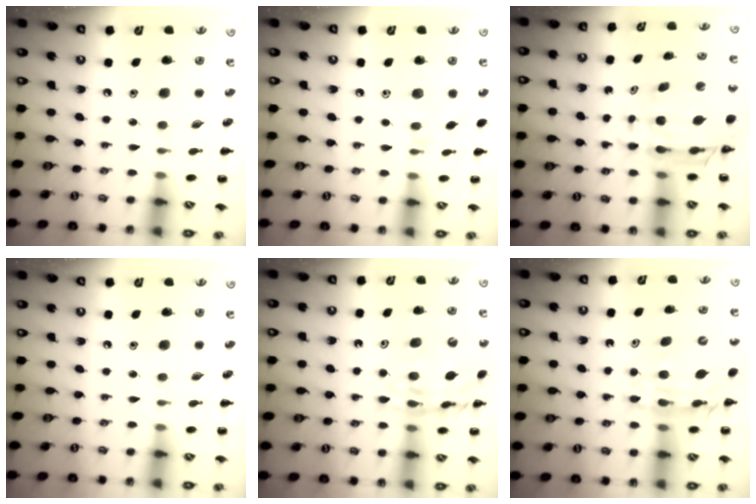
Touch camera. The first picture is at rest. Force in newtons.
{"total": 6.4, "press": 6.1, "slide": 1.8}
{"total": 8.6, "press": 8.2, "slide": 2.7}
{"total": 0.0}
{"total": 17.4, "press": 17.2, "slide": 2.4}
{"total": 13.0, "press": 12.4, "slide": 3.9}